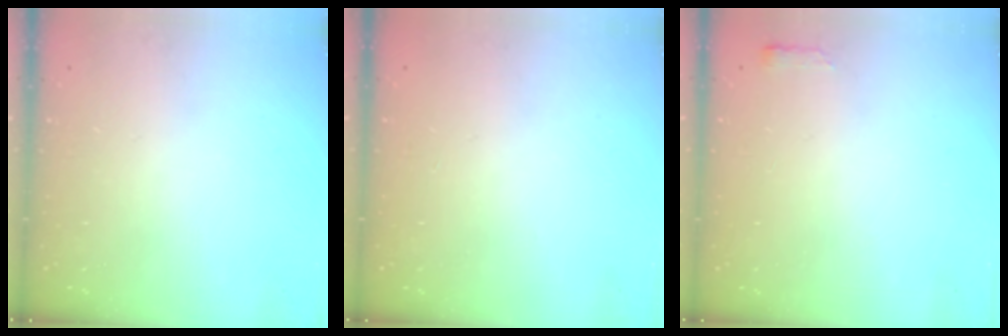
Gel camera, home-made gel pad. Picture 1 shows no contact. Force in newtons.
{"total": 0.0}
{"total": 2.4, "press": 2.4, "slide": 0.4}